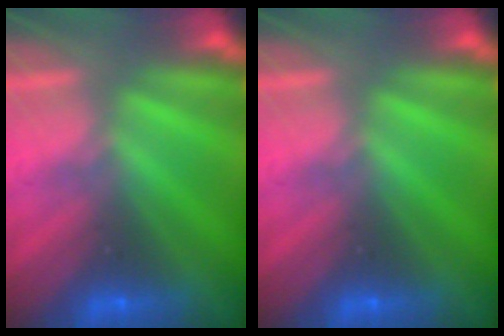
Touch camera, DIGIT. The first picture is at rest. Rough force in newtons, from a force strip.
{"total": 0.0}